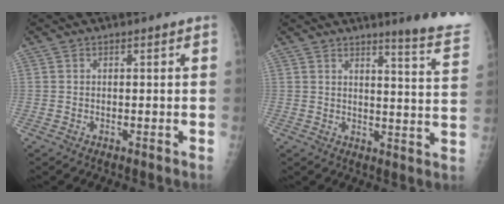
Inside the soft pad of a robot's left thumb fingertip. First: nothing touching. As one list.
[{"total": 10.6, "force": [9.2, 0.2, 5.4], "torque": [-0.051, -0.082, 0.101]}]